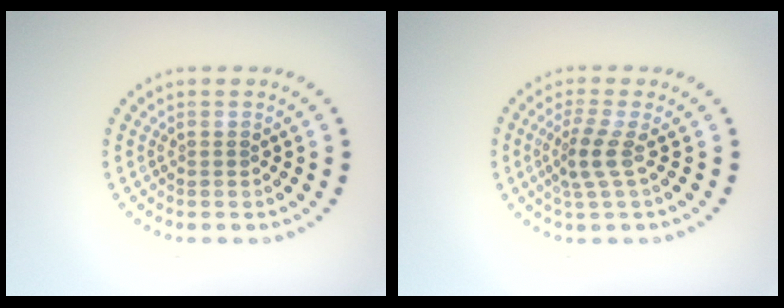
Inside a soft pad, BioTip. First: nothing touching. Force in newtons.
{"total": 2.4, "press": 1.8, "slide": 1.7}